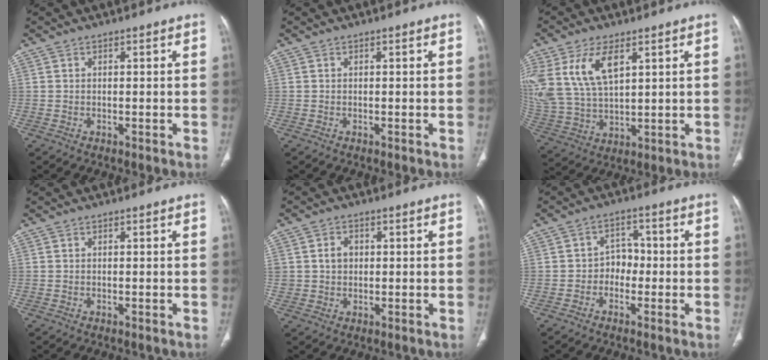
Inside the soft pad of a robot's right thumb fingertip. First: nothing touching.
{"total": 0.0}
{"total": 14.4, "force": [6.2, 7.5, 10.7], "torque": [-0.224, -0.014, 0.134]}
{"total": 0.0}
{"total": 3.6, "force": [0.6, 3.0, 1.8], "torque": [-0.017, 0.001, 0.013]}
{"total": 3.8, "force": [-1.2, 3.1, 1.8], "torque": [0.000, 0.020, -0.031]}